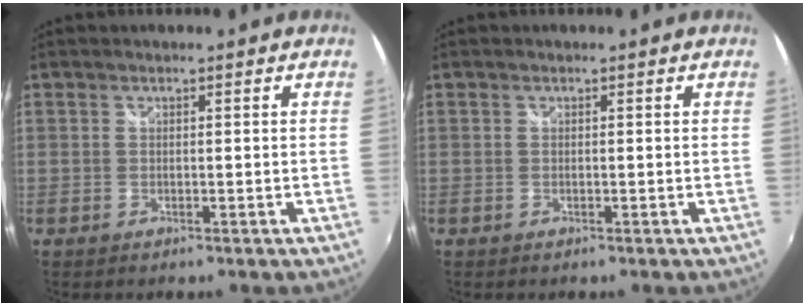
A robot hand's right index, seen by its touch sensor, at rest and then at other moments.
{"total": 0.0}